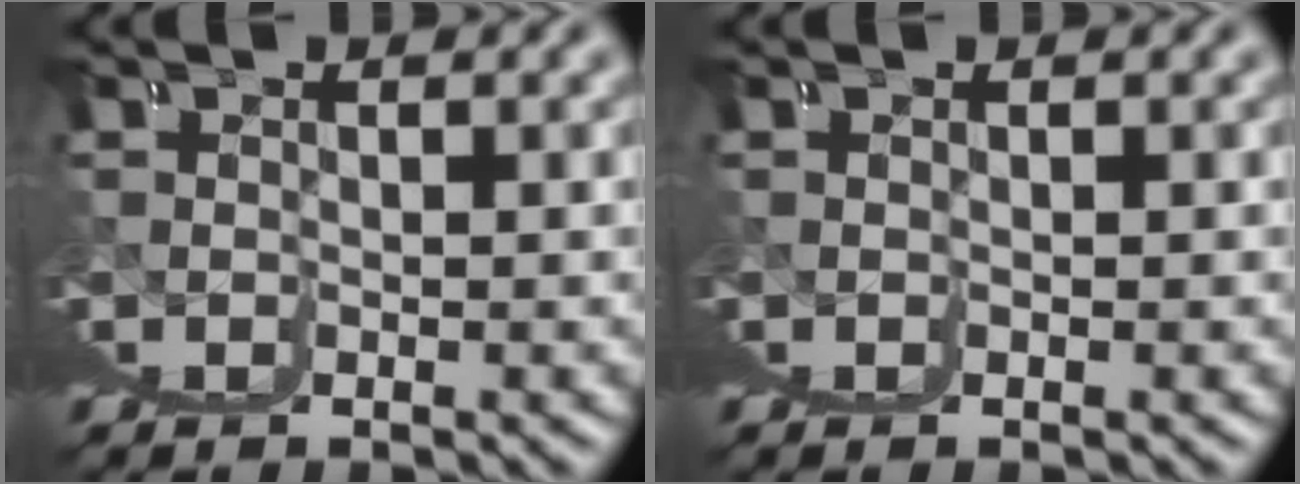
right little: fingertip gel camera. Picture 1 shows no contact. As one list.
[{"total": 0.0}]